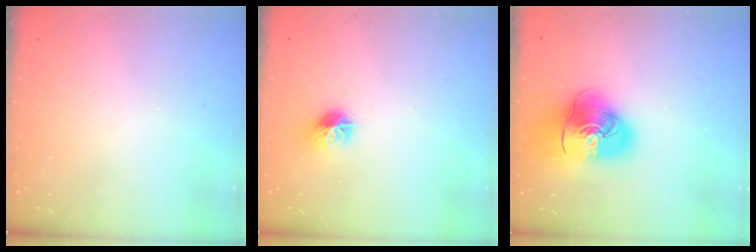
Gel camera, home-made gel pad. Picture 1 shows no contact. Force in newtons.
{"total": 8.1, "press": 8.1, "slide": 0.2}
{"total": 14.7, "press": 14.5, "slide": 2.2}